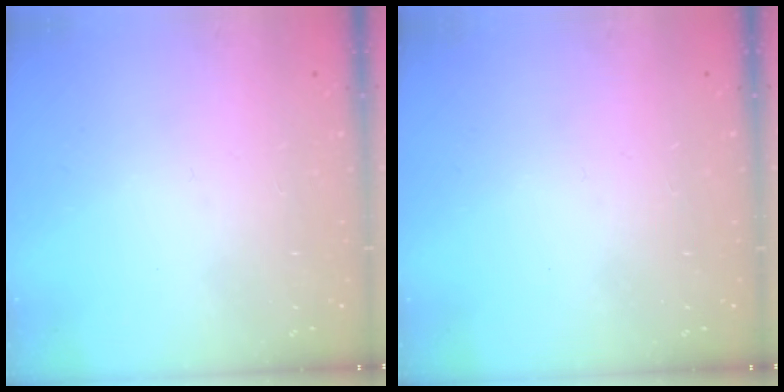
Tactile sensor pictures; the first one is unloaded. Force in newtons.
{"total": 0.0}